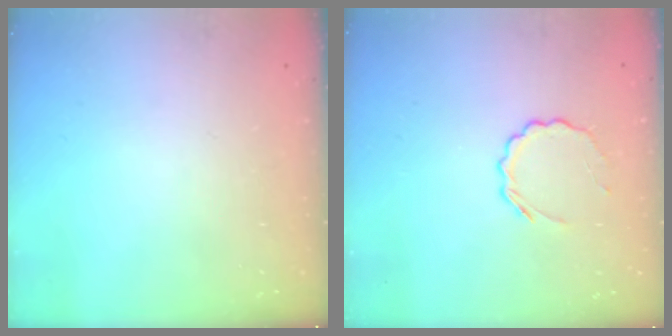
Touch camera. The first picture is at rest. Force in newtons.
{"total": 5.5, "press": 5.2, "slide": 1.6}